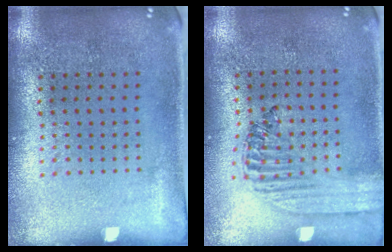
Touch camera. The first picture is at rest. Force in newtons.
{"total": 1.5, "press": 1.4, "slide": 0.6}